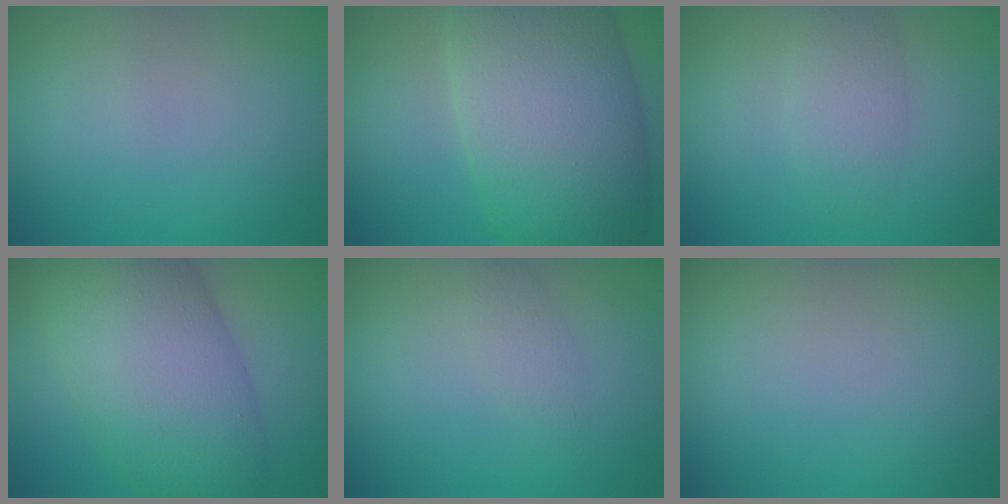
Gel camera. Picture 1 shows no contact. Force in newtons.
{"total": 13.7, "press": 13.7, "slide": 0.4}
{"total": 2.8, "press": 2.8, "slide": 0.2}
{"total": 11.6, "press": 11.6, "slide": 0.4}
{"total": 1.4, "press": 1.4, "slide": 0.1}
{"total": 0.0}